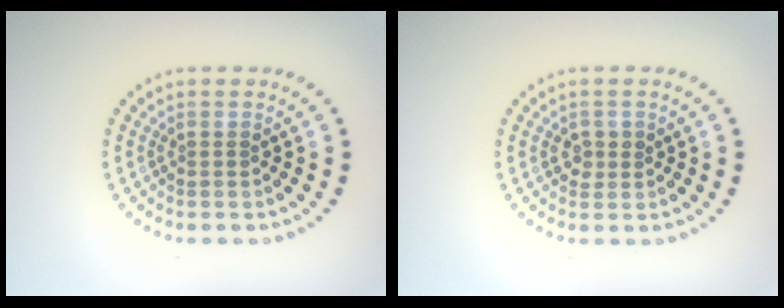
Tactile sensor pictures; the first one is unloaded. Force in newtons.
{"total": 1.3, "press": 1.3, "slide": 0.2}